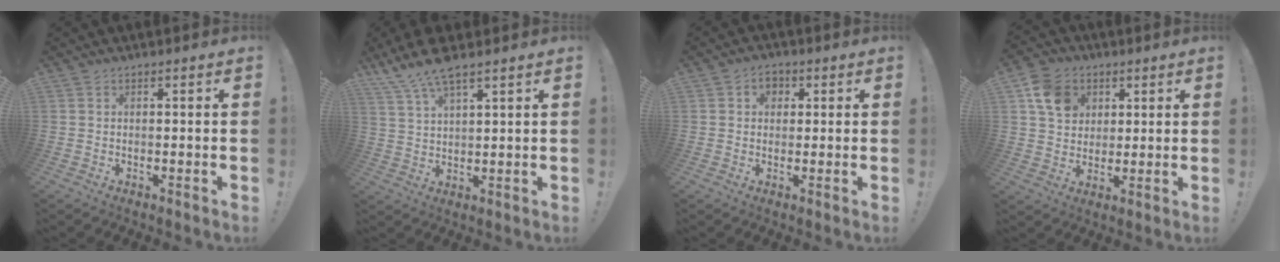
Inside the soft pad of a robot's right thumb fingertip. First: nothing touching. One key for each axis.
{"total": 8.2, "fx": 6.5, "fy": 1.8, "fz": 4.7, "tx": -0.101, "ty": -0.027, "tz": 0.123}
{"total": 4.2, "fx": 1.2, "fy": 3.5, "fz": 2.0, "tx": -0.021, "ty": 0.000, "tz": 0.020}
{"total": 11.2, "fx": 4.7, "fy": 9.1, "fz": 4.5, "tx": -0.068, "ty": -0.010, "tz": 0.097}